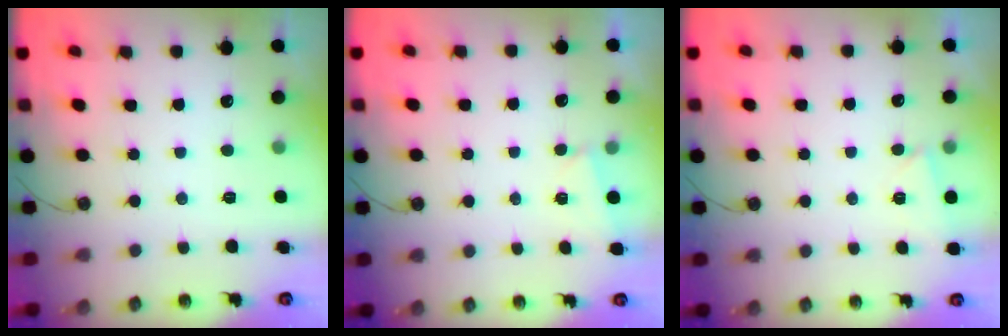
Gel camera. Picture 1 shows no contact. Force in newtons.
{"total": 2.6, "press": 1.3, "slide": 2.2}
{"total": 3.8, "press": 2.9, "slide": 2.4}